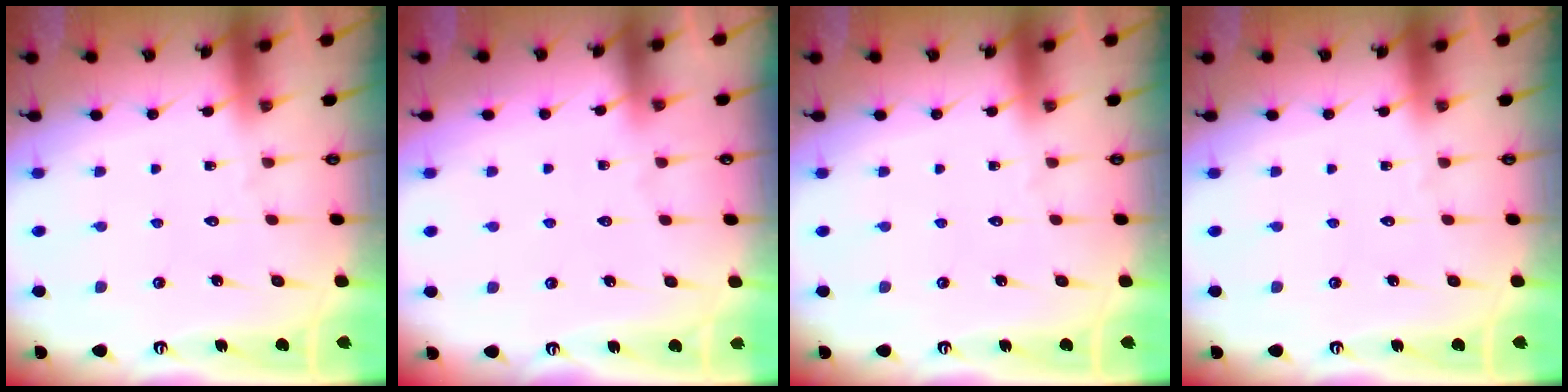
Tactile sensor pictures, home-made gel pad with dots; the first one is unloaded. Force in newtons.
{"total": 2.4, "press": 2.3, "slide": 0.4}
{"total": 0.0}
{"total": 0.0}